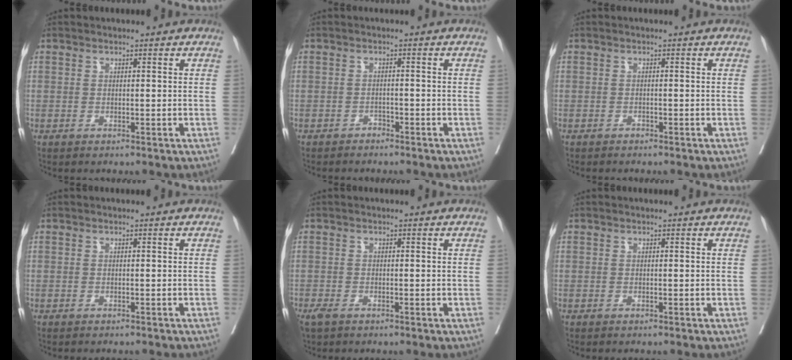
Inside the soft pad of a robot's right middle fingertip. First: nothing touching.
{"total": 1.4, "force": [-1.3, 0.4, 0.2], "torque": [-0.009, -0.001, -0.021]}
{"total": 0.6, "force": [-0.6, 0.1, 0.1], "torque": [-0.011, -0.004, -0.011]}
{"total": 2.9, "force": [-2.7, 0.4, 0.9], "torque": [-0.011, -0.004, -0.035]}
{"total": 2.1, "force": [-1.5, 0.9, 1.1], "torque": [-0.028, -0.006, -0.025]}
{"total": 0.6, "force": [-0.5, 0.1, 0.2], "torque": [0.000, -0.001, -0.009]}